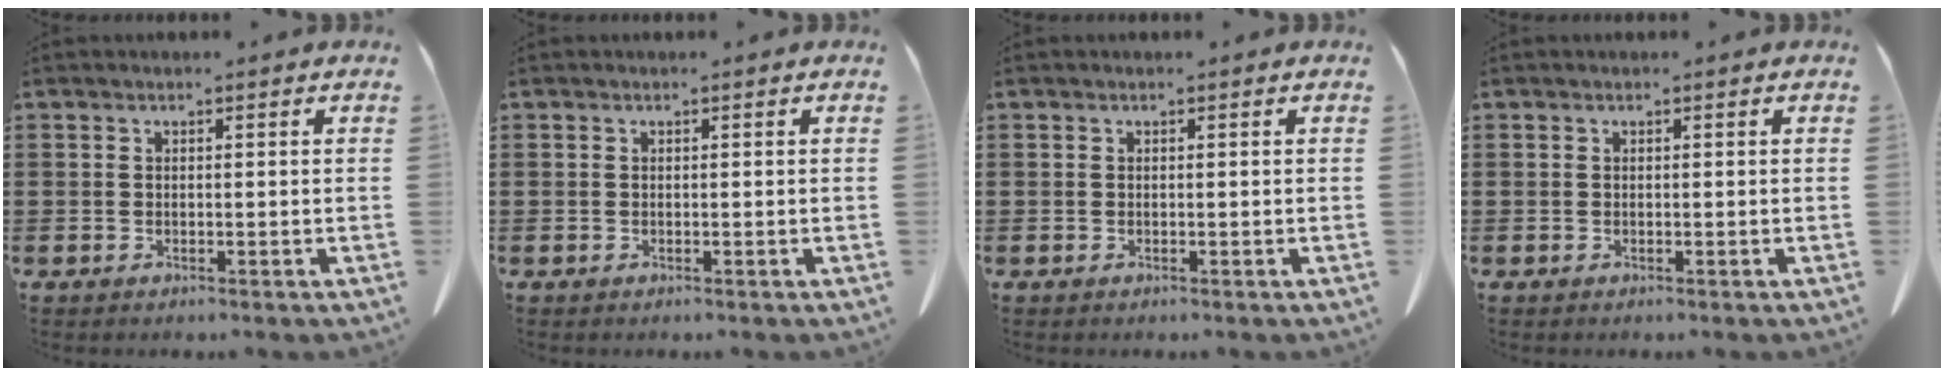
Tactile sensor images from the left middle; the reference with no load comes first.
{"total": 0.0}
{"total": 0.0}
{"total": 0.0}